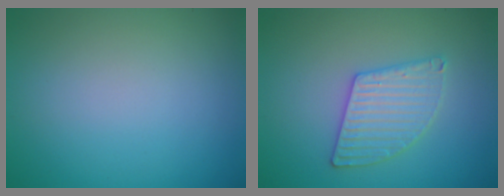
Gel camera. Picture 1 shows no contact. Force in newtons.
{"total": 3.2, "press": 3.2, "slide": 0.3}